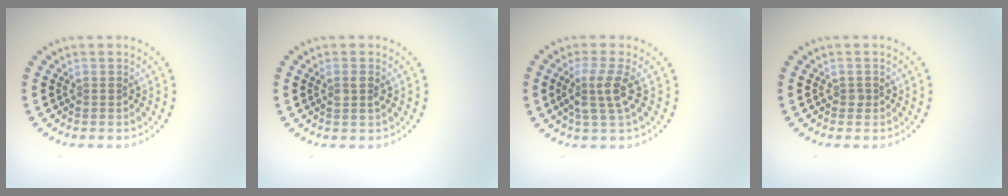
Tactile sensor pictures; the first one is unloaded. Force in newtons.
{"total": 1.3, "press": 1.1, "slide": 0.6}
{"total": 2.9, "press": 2.3, "slide": 1.8}
{"total": 0.6, "press": 0.4, "slide": 0.4}